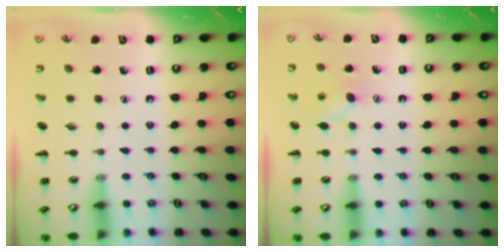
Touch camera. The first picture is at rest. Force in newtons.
{"total": 6.3, "press": 6.2, "slide": 1.3}